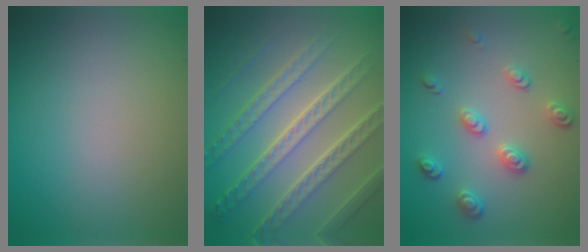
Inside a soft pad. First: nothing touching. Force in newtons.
{"total": 8.4, "press": 6.1, "slide": 5.8}
{"total": 2.8, "press": 2.4, "slide": 1.4}